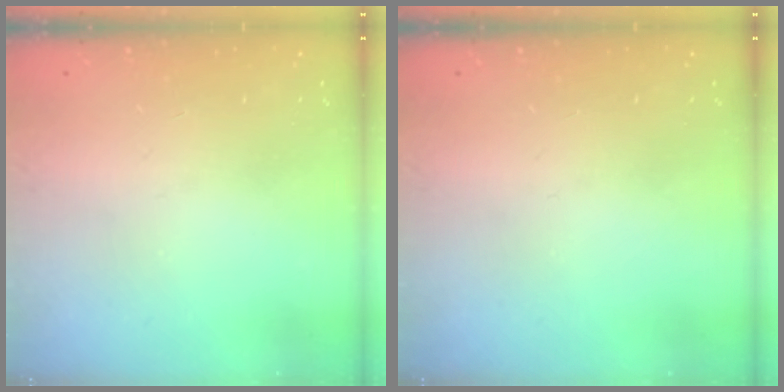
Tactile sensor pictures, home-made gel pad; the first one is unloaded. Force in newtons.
{"total": 0.0}